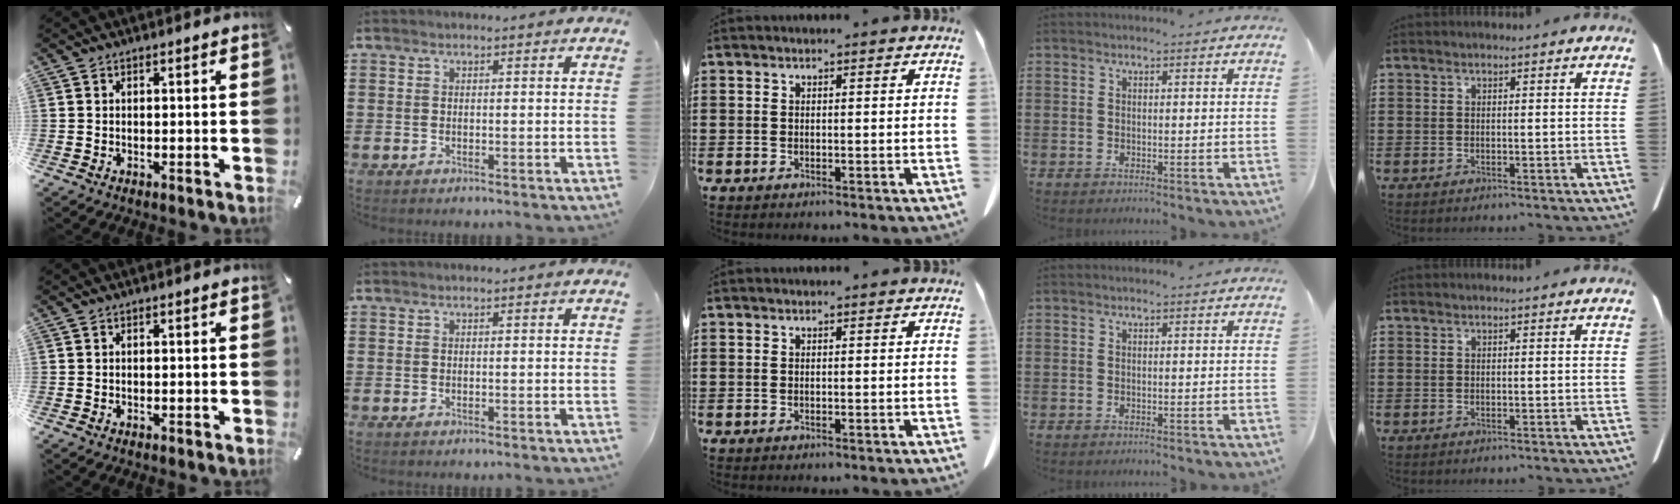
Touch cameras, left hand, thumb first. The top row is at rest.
{}